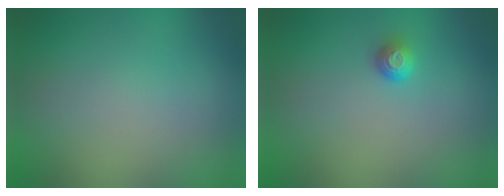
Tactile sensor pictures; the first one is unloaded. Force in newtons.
{"total": 1.3, "press": 1.1, "slide": 0.7}